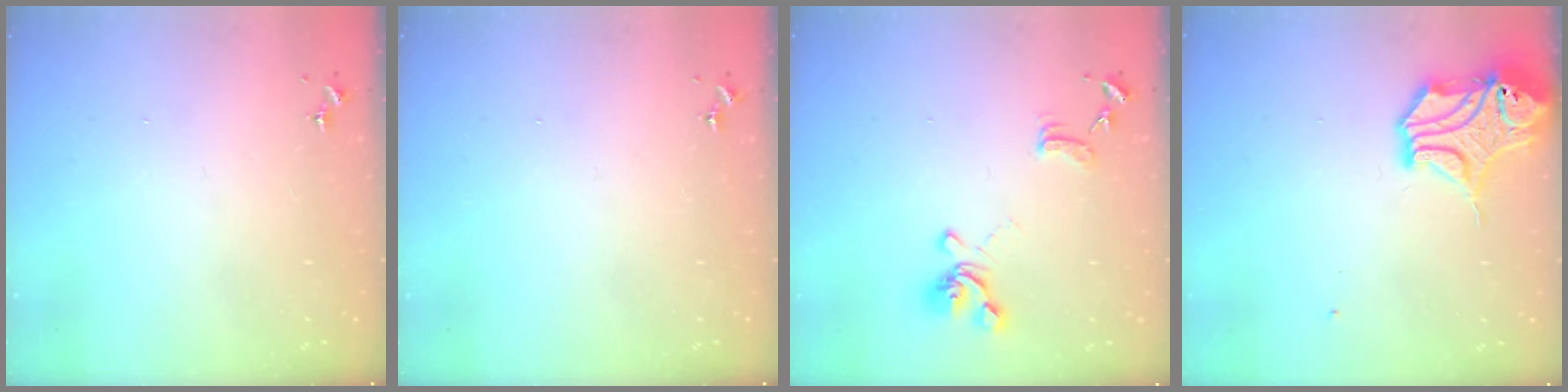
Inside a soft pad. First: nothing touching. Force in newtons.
{"total": 0.0}
{"total": 13.1, "press": 13.0, "slide": 1.2}
{"total": 14.5, "press": 14.4, "slide": 2.2}